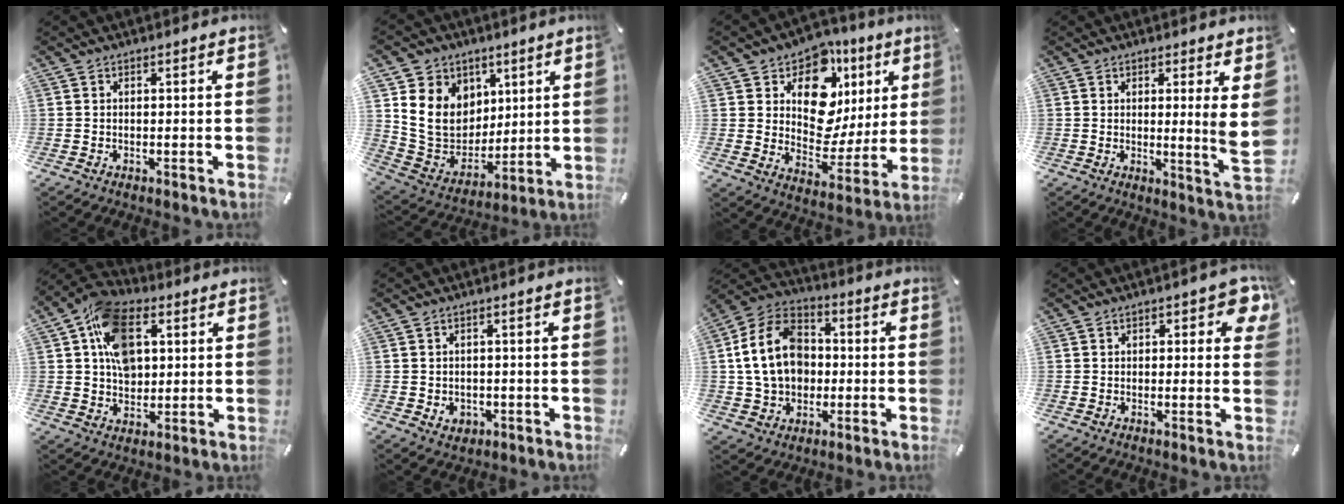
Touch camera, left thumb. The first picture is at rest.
{"total": 14.7, "force": [3.9, 13.0, 5.6], "torque": [-0.118, -0.023, 0.086]}
{"total": 14.4, "force": [6.9, 10.1, 7.5], "torque": [-0.106, -0.064, 0.123]}
{"total": 6.0, "force": [1.5, 0.1, 5.8], "torque": [-0.076, -0.031, 0.019]}
{"total": 13.9, "force": [3.7, 10.3, 8.6], "torque": [-0.148, 0.005, 0.069]}
{"total": 2.9, "force": [-0.4, 2.6, 1.2], "torque": [-0.015, 0.000, -0.010]}
{"total": 15.9, "force": [0.0, 13.0, 9.1], "torque": [-0.198, 0.015, -0.002]}
{"total": 4.5, "force": [1.6, 2.6, 3.4], "torque": [-0.036, 0.000, 0.022]}